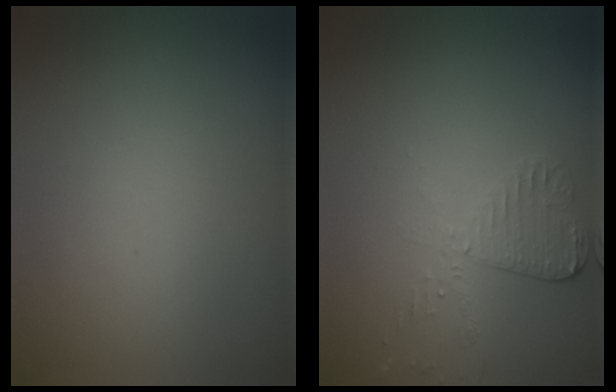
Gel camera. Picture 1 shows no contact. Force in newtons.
{"total": 2.0, "press": 1.9, "slide": 0.6}